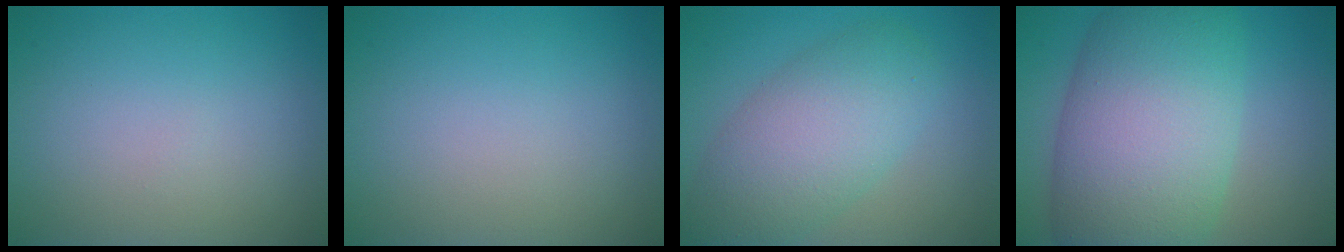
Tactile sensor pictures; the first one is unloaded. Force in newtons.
{"total": 0.0}
{"total": 6.9, "press": 6.9, "slide": 0.2}
{"total": 13.1, "press": 13.1, "slide": 0.3}